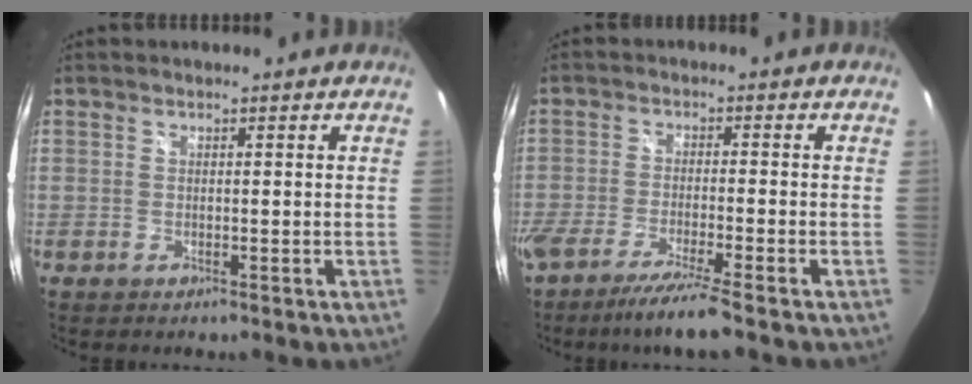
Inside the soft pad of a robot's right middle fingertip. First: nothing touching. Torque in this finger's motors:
{"motor_torque": [1.18, -0.96, 0.23, 0.21]}